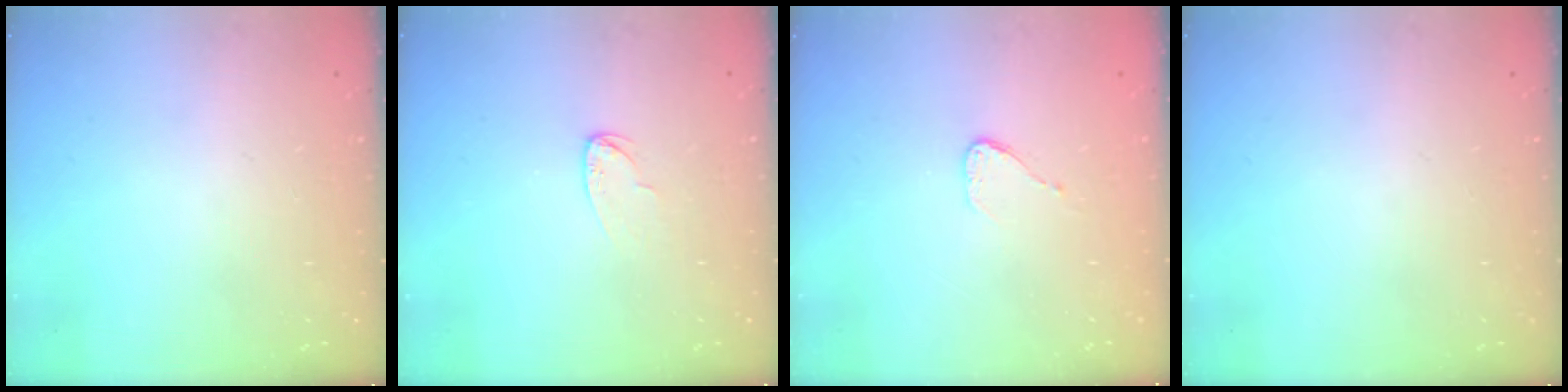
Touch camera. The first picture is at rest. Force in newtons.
{"total": 3.9, "press": 3.9, "slide": 0.3}
{"total": 4.2, "press": 4.2, "slide": 0.4}
{"total": 0.0}